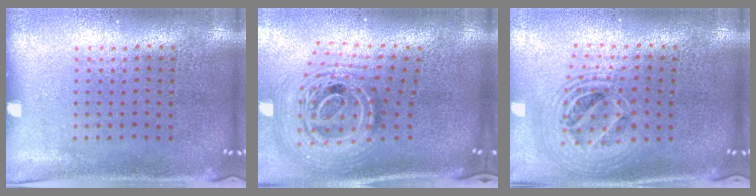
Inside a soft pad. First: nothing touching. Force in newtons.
{"total": 3.0, "press": 2.1, "slide": 2.2}
{"total": 2.1, "press": 1.7, "slide": 1.3}